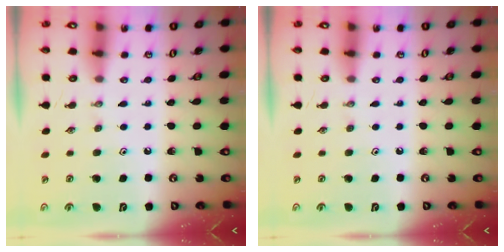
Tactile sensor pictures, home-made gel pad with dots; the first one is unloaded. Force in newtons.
{"total": 0.0}